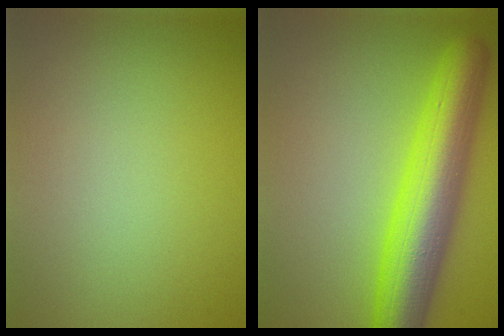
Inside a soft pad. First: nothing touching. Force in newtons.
{"total": 8.6, "press": 8.6, "slide": 0.4}